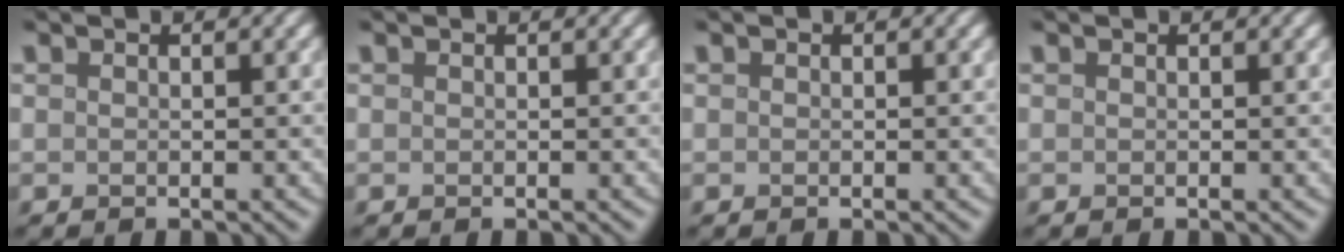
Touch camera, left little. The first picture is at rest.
{"total": 0.0}
{"total": 0.0}
{"total": 0.0}